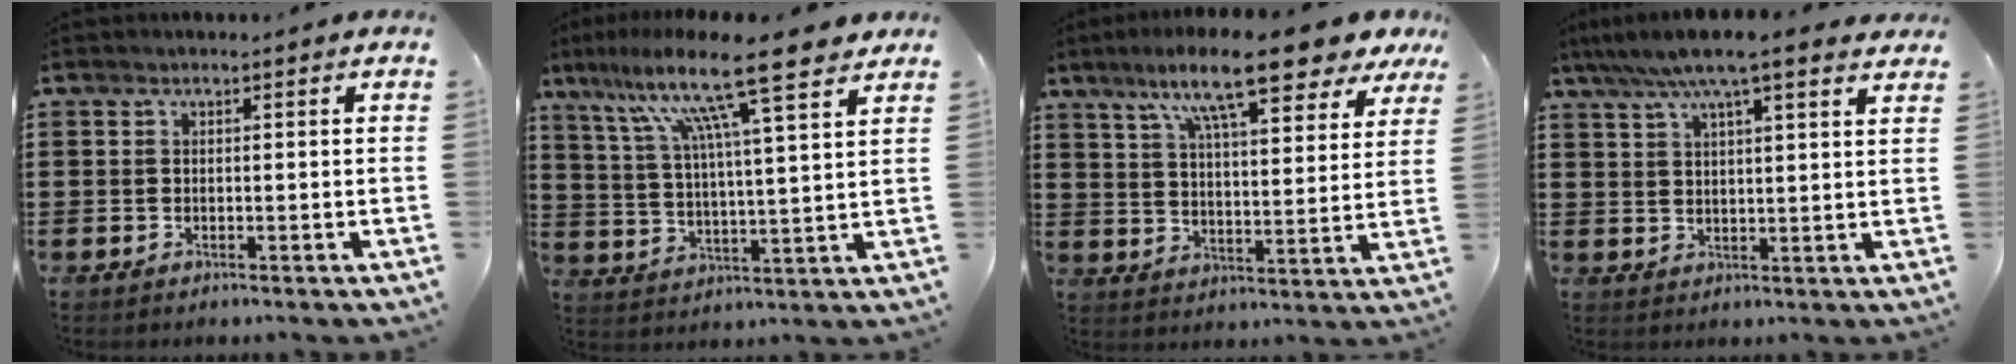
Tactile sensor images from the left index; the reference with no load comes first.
{"total": 13.7, "force": [10.2, 0.5, 9.1], "torque": [-0.190, -0.042, 0.165]}
{"total": 13.0, "force": [9.6, 1.6, 8.7], "torque": [-0.168, -0.033, 0.158]}
{"total": 6.7, "force": [5.3, 0.8, 3.9], "torque": [-0.089, -0.009, 0.094]}